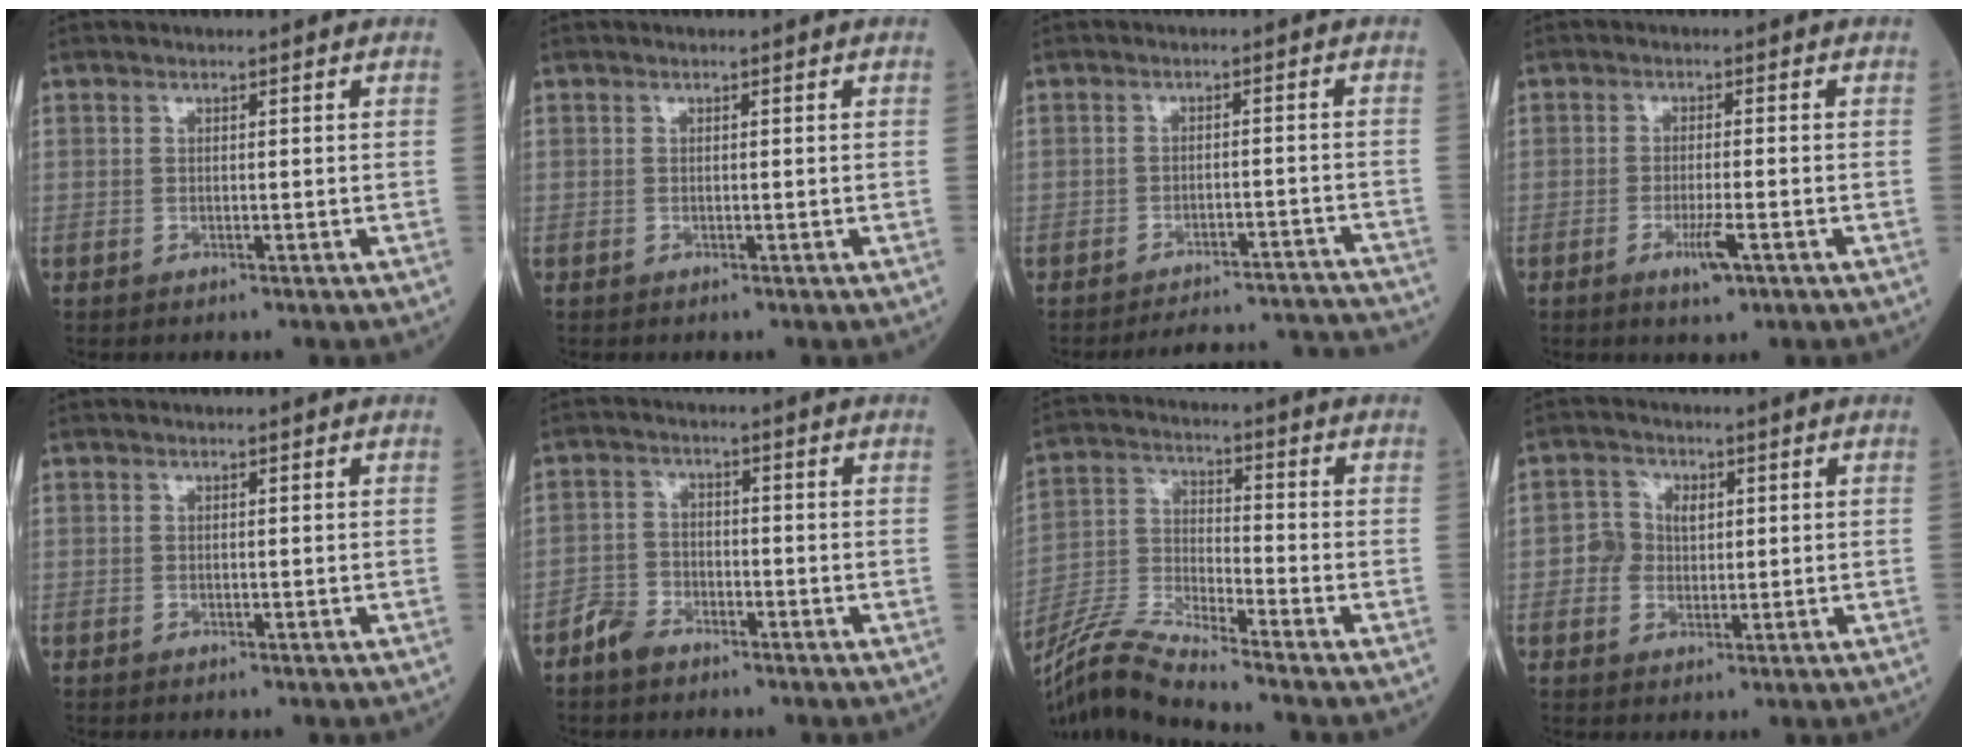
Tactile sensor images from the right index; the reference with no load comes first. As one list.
[{"total": 0.0}, {"total": 12.5, "force": [-12.5, -0.3, 0.5], "torque": [0.009, 0.016, -0.153]}, {"total": 3.7, "force": [-1.8, 0.4, 3.2], "torque": [-0.060, -0.006, -0.031]}, {"total": 0.0}, {"total": 3.6, "force": [-2.9, 1.8, 1.1], "torque": [-0.023, 0.006, -0.056]}, {"total": 10.3, "force": [-9.3, -1.5, 4.1], "torque": [-0.093, -0.014, -0.183]}, {"total": 3.9, "force": [0.4, 3.6, 1.5], "torque": [-0.020, 0.013, 0.005]}]